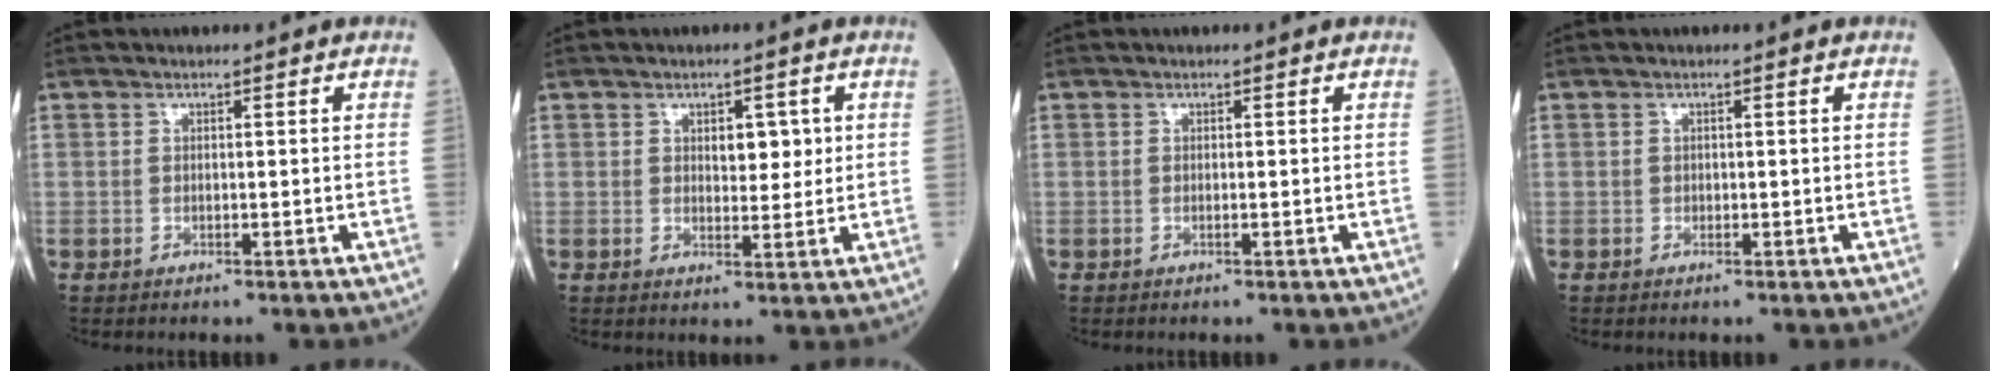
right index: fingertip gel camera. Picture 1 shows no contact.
{"total": 3.5, "force": [1.1, 1.9, 2.8], "torque": [-0.034, 0.000, 0.015]}
{"total": 0.0}
{"total": 0.0}